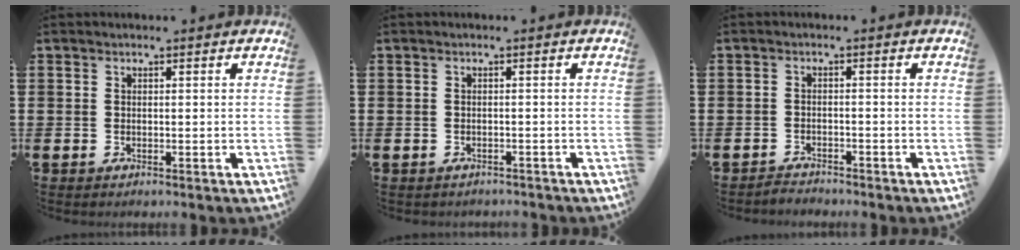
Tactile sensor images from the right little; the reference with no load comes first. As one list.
[{"total": 0.5, "force": [-0.5, 0.1, 0.0], "torque": [-0.002, -0.001, -0.011]}, {"total": 1.5, "force": [-1.4, 0.1, -0.1], "torque": [-0.002, 0.004, -0.031]}]